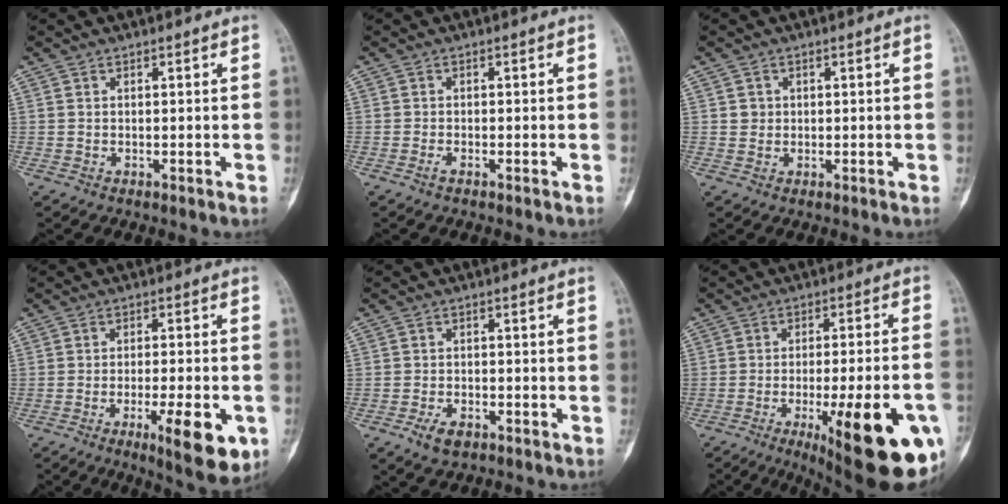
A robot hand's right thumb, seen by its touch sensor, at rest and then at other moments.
{"total": 0.8, "force": [-0.6, 0.3, 0.5], "torque": [-0.014, 0.000, -0.014]}
{"total": 1.4, "force": [0.3, 1.4, 0.2], "torque": [0.007, 0.003, 0.003]}
{"total": 11.4, "force": [-4.5, 3.2, 10.0], "torque": [-0.133, -0.001, -0.060]}
{"total": 4.0, "force": [-2.2, 2.3, 2.5], "torque": [-0.045, 0.006, -0.036]}
{"total": 24.6, "force": [-10.0, 6.6, 21.5], "torque": [-0.235, 0.020, -0.128]}